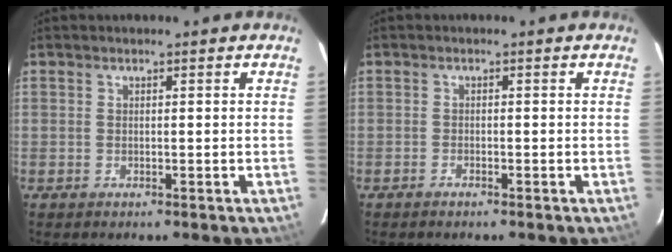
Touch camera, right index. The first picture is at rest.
{"total": 0.9, "force": [-0.8, 0.2, 0.3], "torque": [-0.012, 0.001, -0.020]}